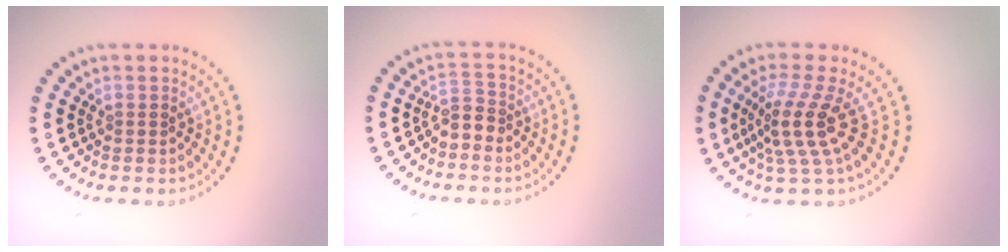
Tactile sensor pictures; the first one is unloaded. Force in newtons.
{"total": 1.7, "press": 1.4, "slide": 0.9}
{"total": 4.2, "press": 2.8, "slide": 3.1}